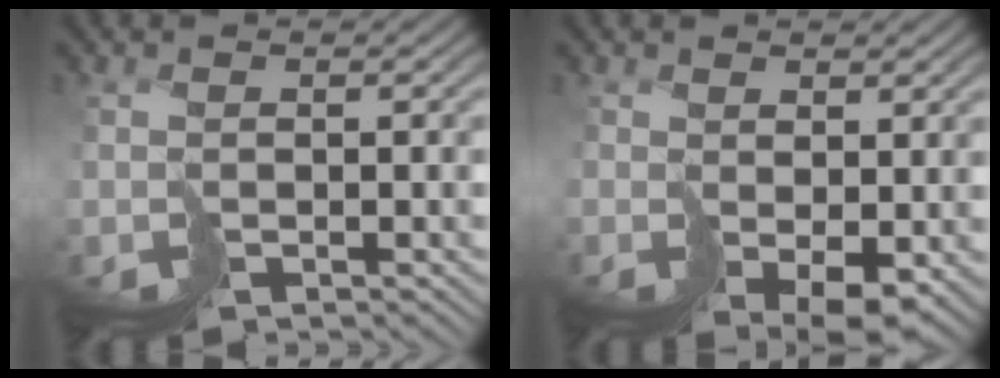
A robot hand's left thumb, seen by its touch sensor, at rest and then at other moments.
{"total": 3.5, "force": [0.3, 1.8, 3.0], "torque": [-0.057, -0.017, 0.021]}